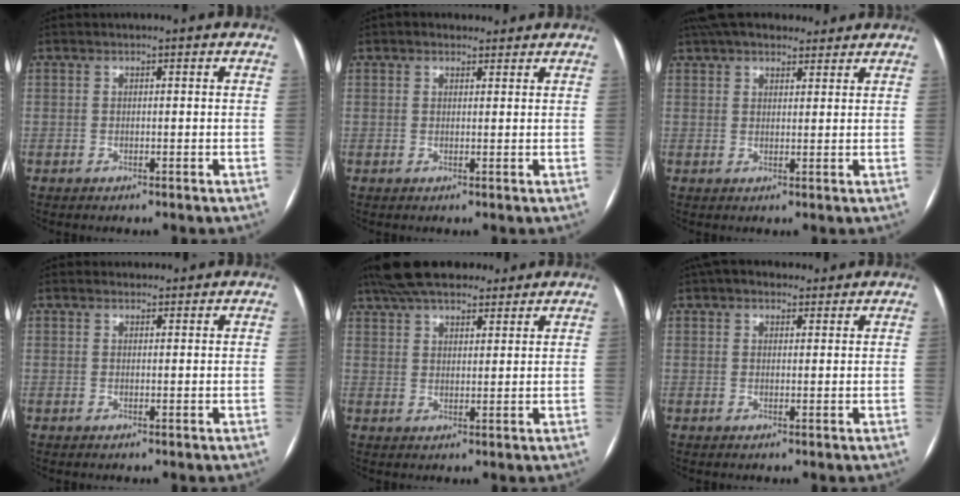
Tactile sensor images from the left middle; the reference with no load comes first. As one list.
[{"total": 2.3, "force": [1.8, 1.4, 0.4], "torque": [-0.007, 0.018, 0.025]}, {"total": 10.9, "force": [9.1, 4.0, 4.4], "torque": [-0.067, 0.046, 0.138]}, {"total": 1.7, "force": [1.6, 0.7, -0.1], "torque": [0.002, 0.015, 0.022]}, {"total": 15.3, "force": [12.4, 5.2, 7.2], "torque": [-0.129, 0.048, 0.197]}, {"total": 5.7, "force": [4.6, 2.7, 2.0], "torque": [-0.025, 0.034, 0.071]}]